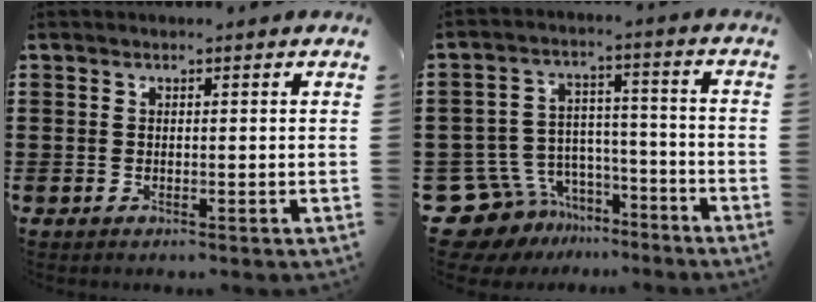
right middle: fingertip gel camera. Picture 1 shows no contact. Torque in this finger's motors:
{"motor_torque": [2.04, 0.10, -0.04, -0.02]}